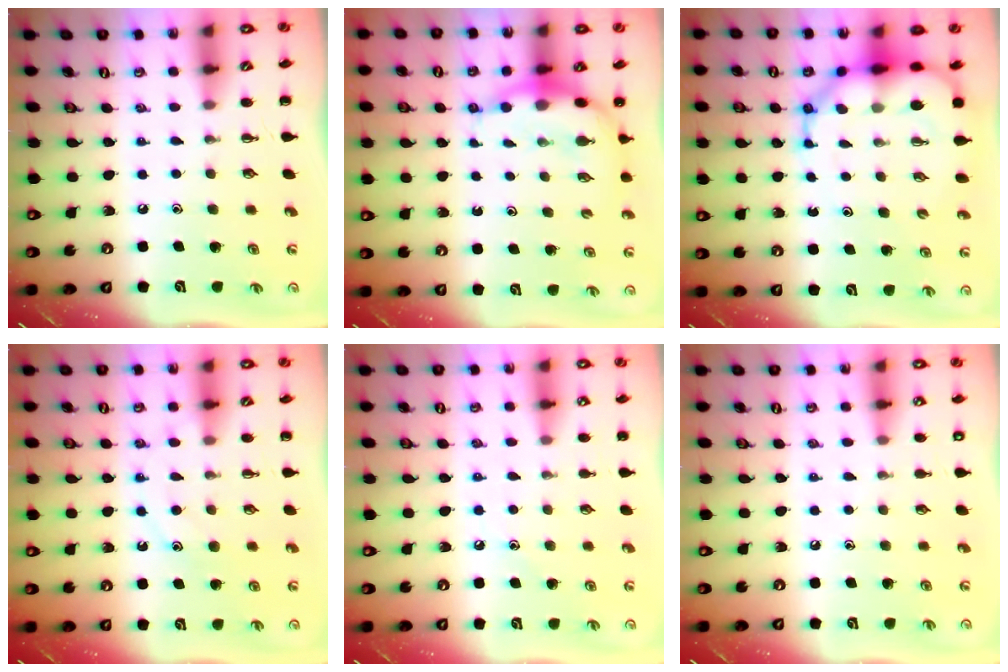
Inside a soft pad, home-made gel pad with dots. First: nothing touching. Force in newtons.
{"total": 6.7, "press": 6.5, "slide": 1.6}
{"total": 12.5, "press": 12.0, "slide": 3.5}
{"total": 11.1, "press": 11.1, "slide": 0.5}
{"total": 6.6, "press": 6.3, "slide": 1.9}
{"total": 6.7, "press": 6.3, "slide": 2.3}